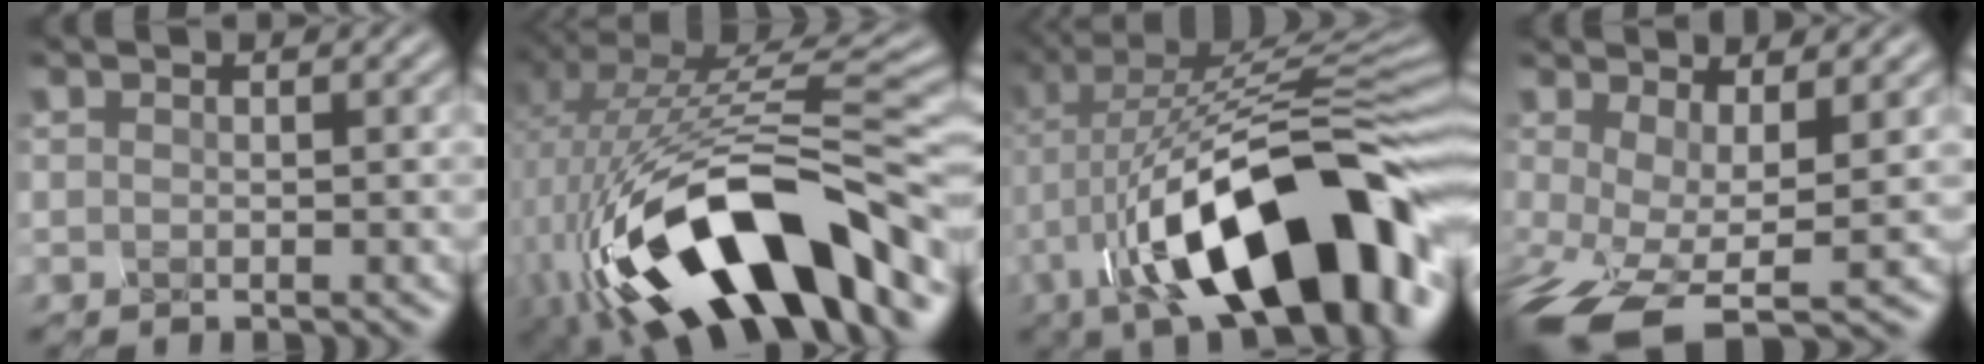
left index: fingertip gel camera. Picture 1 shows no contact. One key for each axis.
{"total": 13.3, "fx": -5.7, "fy": 4.7, "fz": 11.1, "tx": -0.204, "ty": 0.005, "tz": -0.065}
{"total": 15.1, "fx": -4.1, "fy": 6.3, "fz": 13.1, "tx": -0.202, "ty": 0.031, "tz": -0.046}
{"total": 6.5, "fx": -3.3, "fy": 1.6, "fz": 5.3, "tx": -0.131, "ty": -0.021, "tz": -0.037}